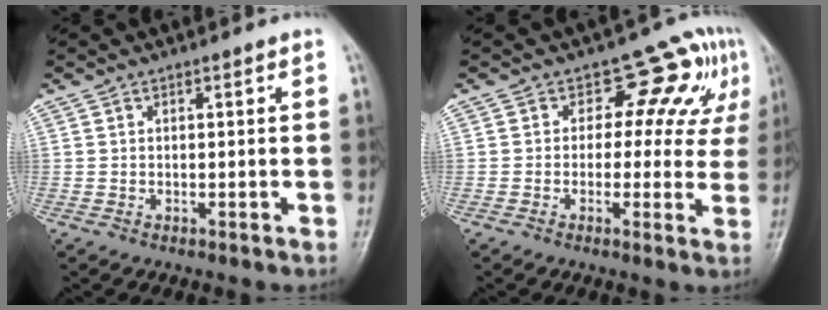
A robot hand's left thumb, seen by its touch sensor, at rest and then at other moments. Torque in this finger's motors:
{"motor_torque": [-0.11, 0.45, -0.07, -0.09, 0.08]}